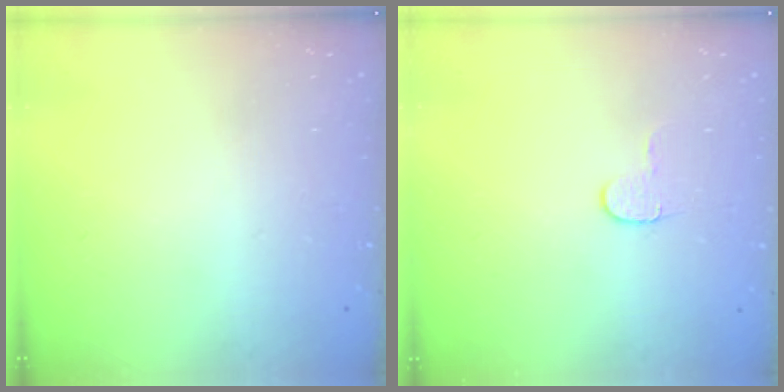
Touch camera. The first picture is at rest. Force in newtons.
{"total": 4.7, "press": 4.7, "slide": 0.5}